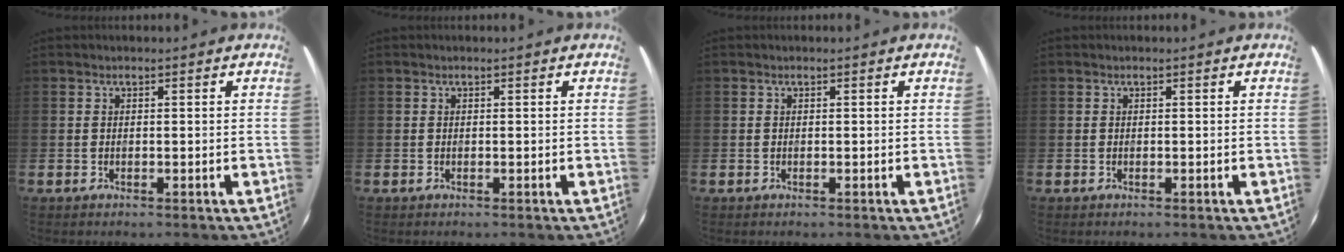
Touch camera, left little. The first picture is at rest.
{"total": 0.0}
{"total": 0.0}
{"total": 0.0}